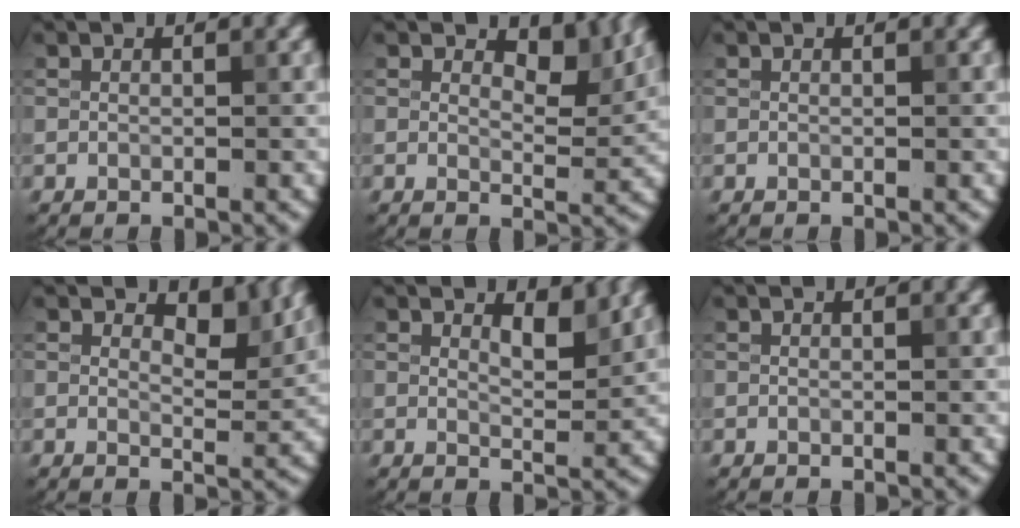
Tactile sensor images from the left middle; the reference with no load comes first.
{"total": 3.8, "force": [2.3, 1.7, 2.4], "torque": [-0.036, -0.006, 0.030]}
{"total": 0.0}
{"total": 2.9, "force": [2.0, 1.2, 1.8], "torque": [-0.026, -0.008, 0.024]}
{"total": 2.2, "force": [1.4, 0.7, 1.5], "torque": [-0.023, -0.008, 0.020]}
{"total": 0.0}